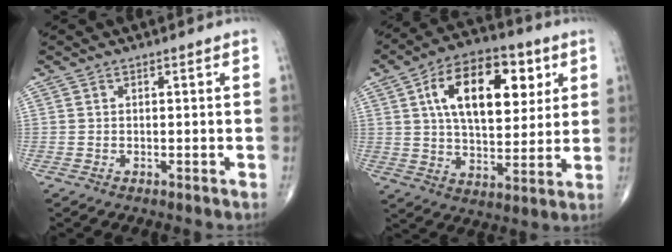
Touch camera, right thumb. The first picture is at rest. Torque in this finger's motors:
{"motor_torque": [-0.12, 1.31, 1.04, 0.78, 0.15]}